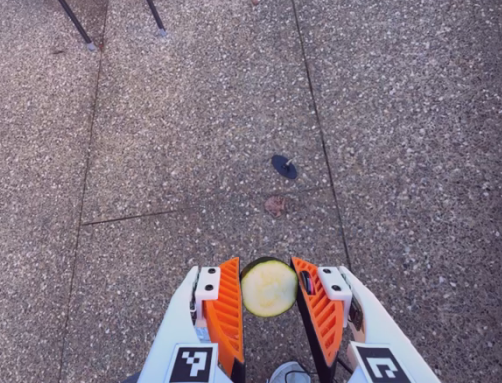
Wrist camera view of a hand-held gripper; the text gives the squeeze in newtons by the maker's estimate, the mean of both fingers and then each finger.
{"total": 10.8, "left": 10.8, "right": 10.7}